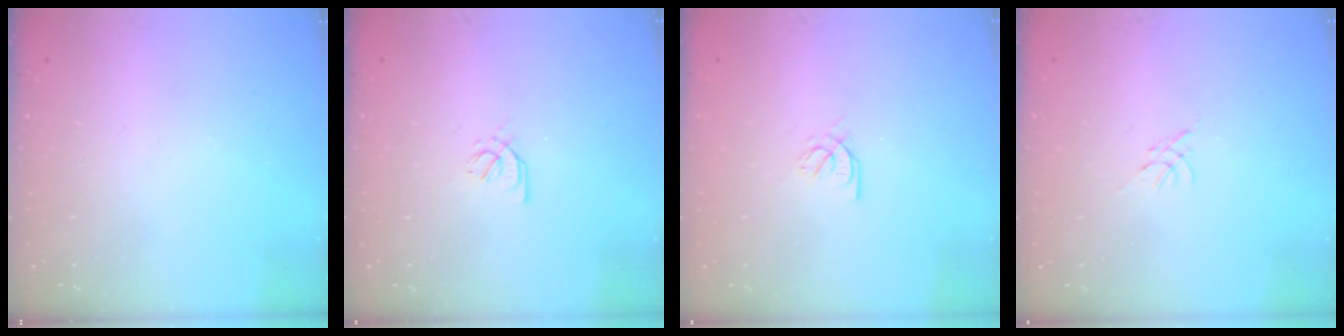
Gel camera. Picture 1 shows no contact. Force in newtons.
{"total": 2.6, "press": 2.5, "slide": 0.7}
{"total": 3.5, "press": 3.5, "slide": 0.2}
{"total": 0.0}